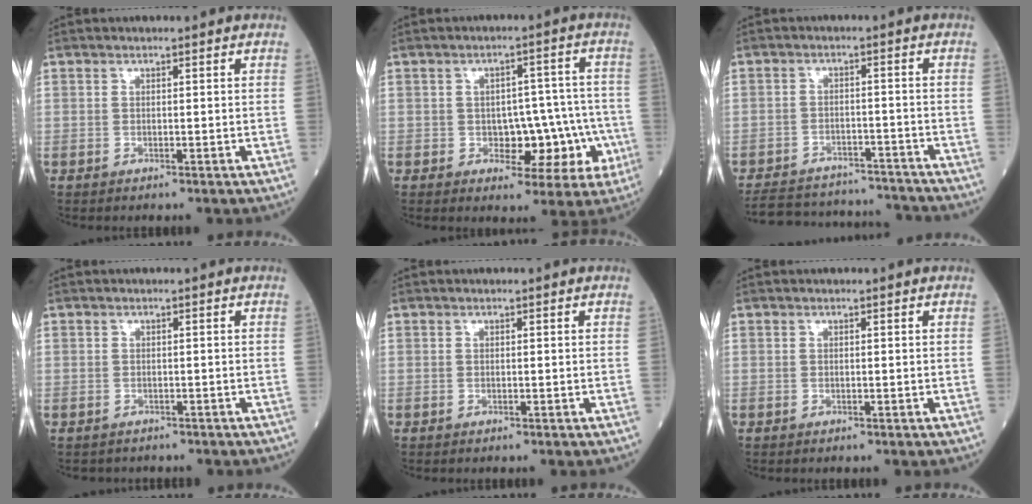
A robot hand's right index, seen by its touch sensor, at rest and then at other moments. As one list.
[{"total": 9.6, "force": [-2.6, 5.2, 7.6], "torque": [-0.078, 0.028, -0.022]}, {"total": 14.4, "force": [-13.6, 3.8, 3.0], "torque": [-0.055, 0.016, -0.186]}, {"total": 3.6, "force": [-3.1, 1.7, -0.4], "torque": [0.000, 0.005, -0.050]}, {"total": 0.0}, {"total": 0.0}]